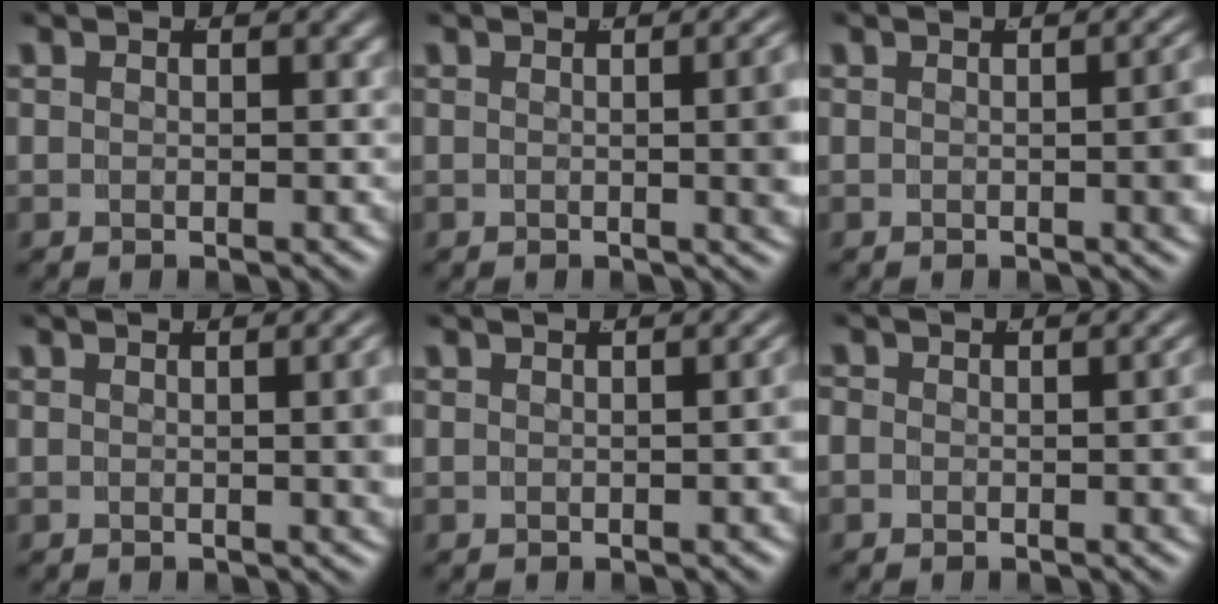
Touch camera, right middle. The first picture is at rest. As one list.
[{"total": 4.9, "force": [0.5, 1.5, 4.6], "torque": [-0.027, 0.017, -0.003]}, {"total": 3.6, "force": [0.0, 1.1, 3.4], "torque": [-0.020, 0.012, -0.008]}, {"total": 3.4, "force": [0.5, 0.9, 3.2], "torque": [-0.015, 0.012, -0.001]}, {"total": 1.2, "force": [-0.3, 0.3, 1.2], "torque": [-0.006, 0.010, -0.007]}, {"total": 2.5, "force": [-0.4, 1.5, 1.9], "torque": [-0.022, 0.002, -0.012]}]